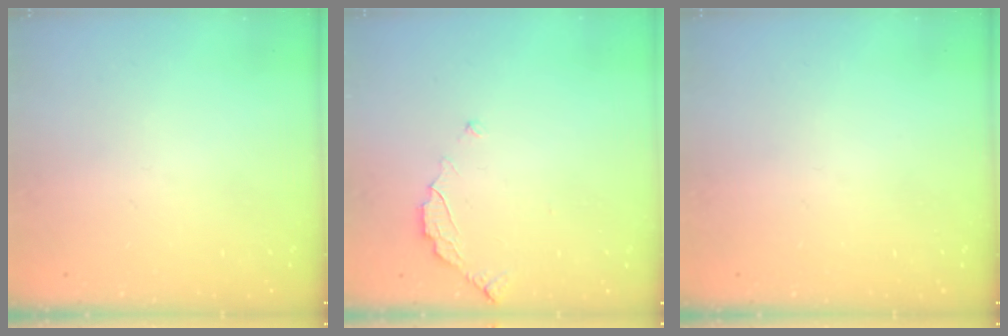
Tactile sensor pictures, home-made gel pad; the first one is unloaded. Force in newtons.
{"total": 3.0, "press": 3.0, "slide": 0.3}
{"total": 0.0}